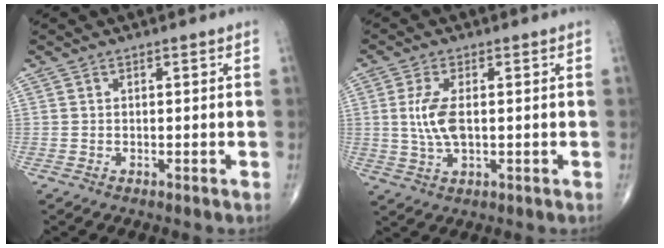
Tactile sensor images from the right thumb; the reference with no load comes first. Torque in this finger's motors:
{"motor_torque": [-0.23, 0.27, 0.72, 0.21, 0.02]}